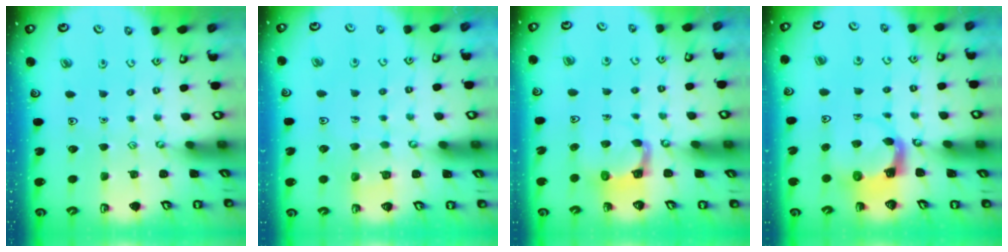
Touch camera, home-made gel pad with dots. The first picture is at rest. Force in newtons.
{"total": 2.7, "press": 2.7, "slide": 0.1}
{"total": 5.2, "press": 5.2, "slide": 0.4}
{"total": 4.0, "press": 3.9, "slide": 0.6}